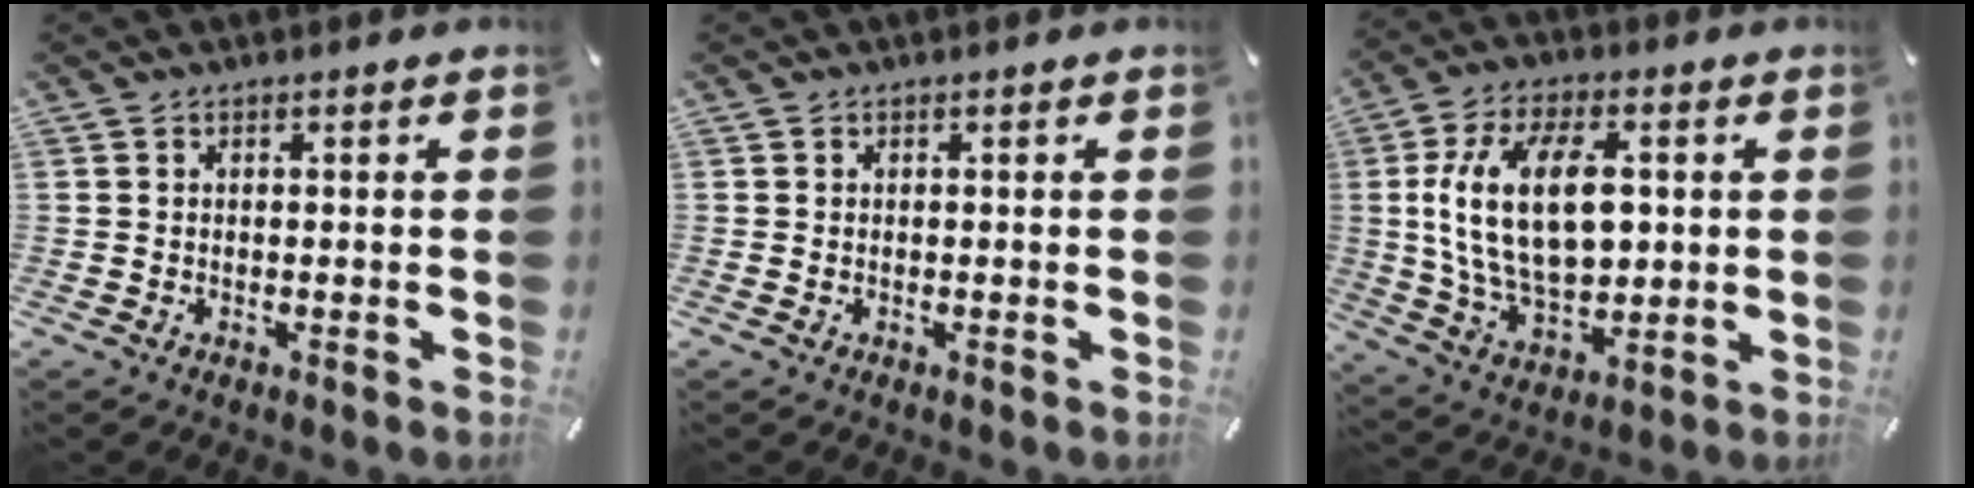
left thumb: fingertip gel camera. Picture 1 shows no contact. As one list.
[{"total": 0.0}, {"total": 18.4, "force": [2.4, 11.0, 14.5], "torque": [-0.302, 0.005, 0.039]}]